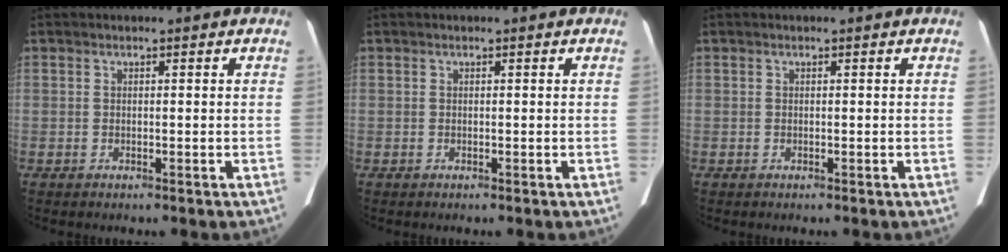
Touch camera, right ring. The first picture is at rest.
{"total": 0.0}
{"total": 0.0}